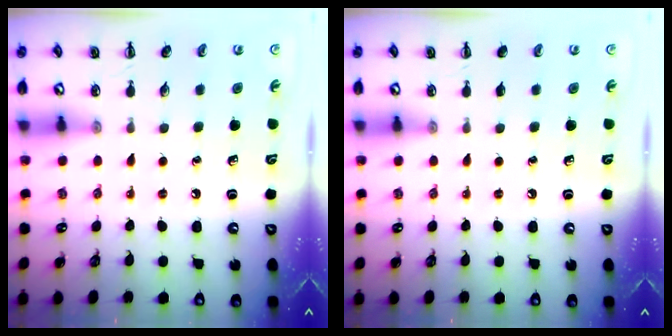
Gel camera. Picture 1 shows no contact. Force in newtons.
{"total": 0.0}